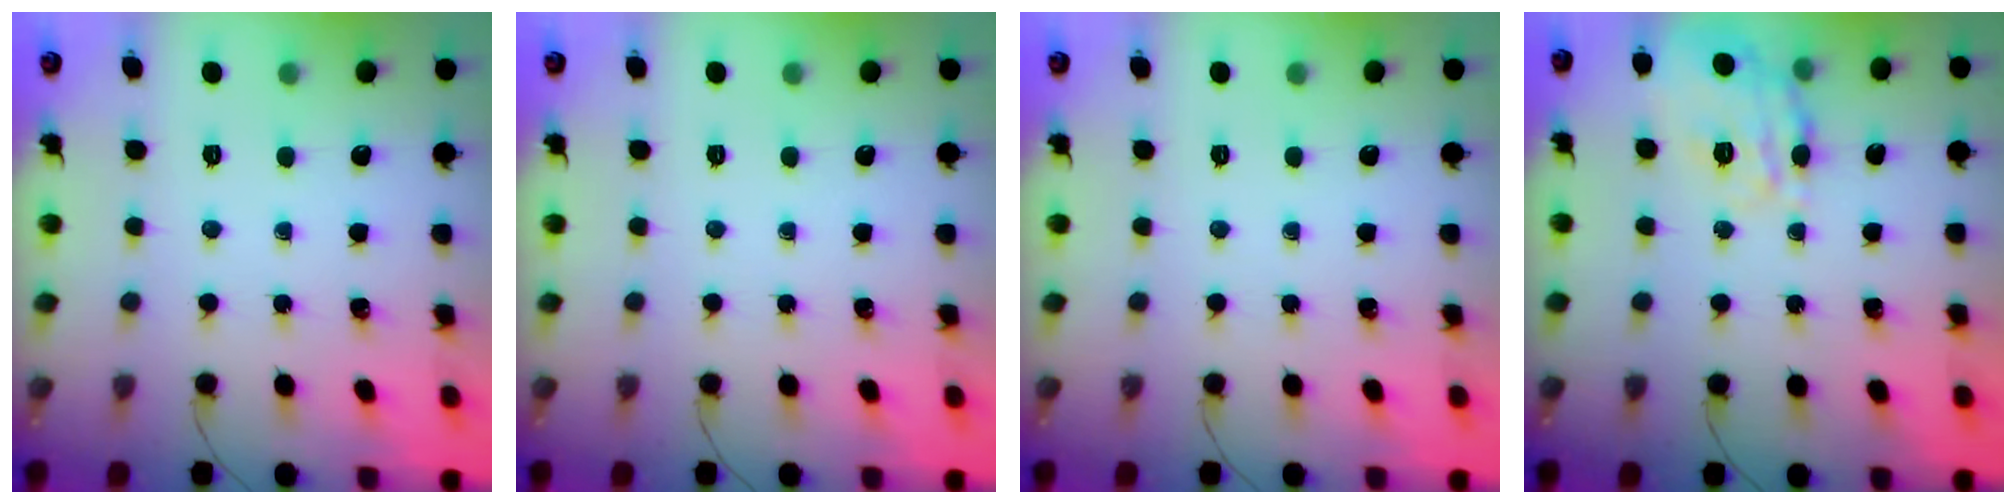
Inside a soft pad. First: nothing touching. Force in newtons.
{"total": 0.0}
{"total": 0.0}
{"total": 14.4, "press": 14.4, "slide": 1.1}